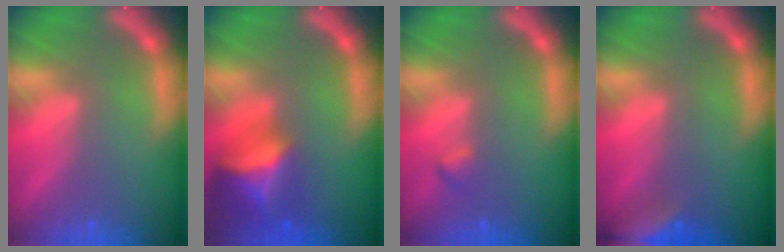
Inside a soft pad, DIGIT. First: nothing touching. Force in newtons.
{"total": 7.5}
{"total": 0.9}
{"total": 7.0}